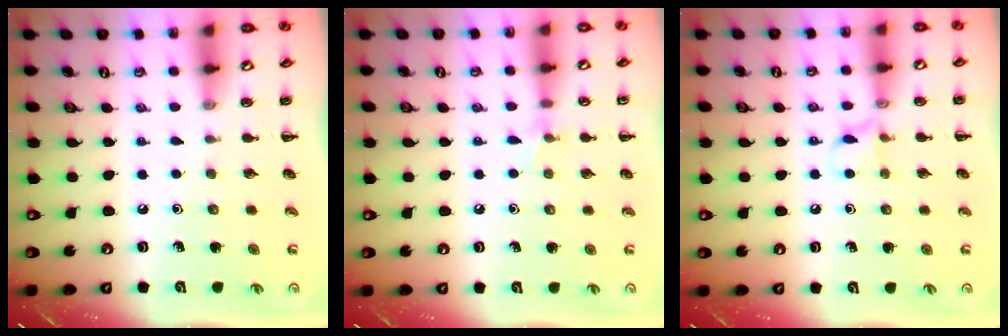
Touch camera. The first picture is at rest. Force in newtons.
{"total": 5.4, "press": 5.0, "slide": 1.8}
{"total": 6.2, "press": 6.0, "slide": 1.4}